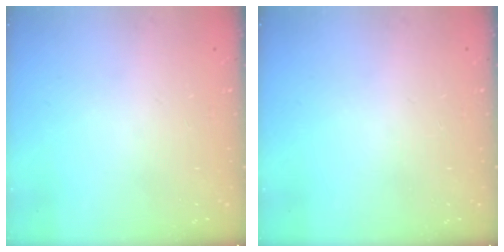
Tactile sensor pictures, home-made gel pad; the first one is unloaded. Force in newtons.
{"total": 0.0}